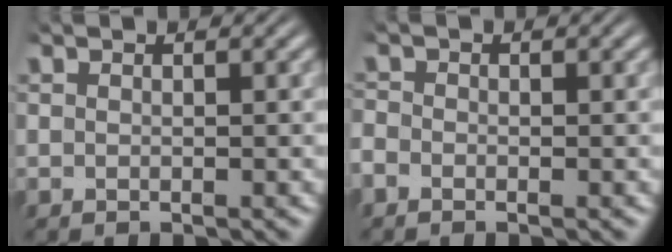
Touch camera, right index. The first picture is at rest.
{"total": 1.6, "force": [-0.8, 1.4, 0.5], "torque": [-0.014, -0.002, -0.021]}